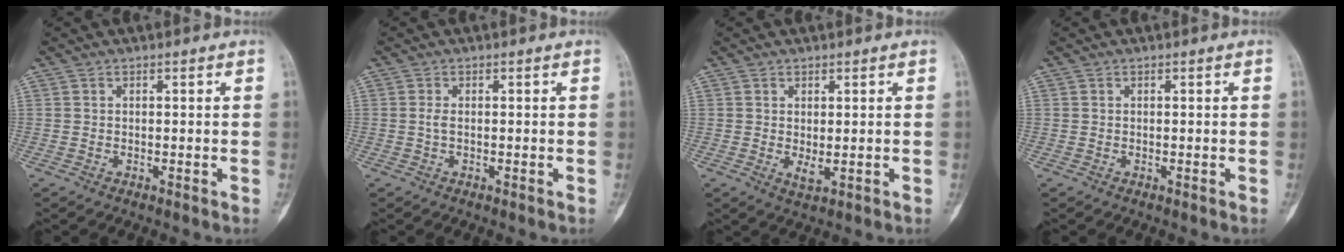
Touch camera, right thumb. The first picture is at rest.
{"total": 0.9, "force": [-0.1, 0.3, 0.8], "torque": [-0.021, -0.001, -0.002]}
{"total": 2.2, "force": [0.0, 1.0, 2.0], "torque": [-0.034, -0.008, 0.006]}
{"total": 0.0}